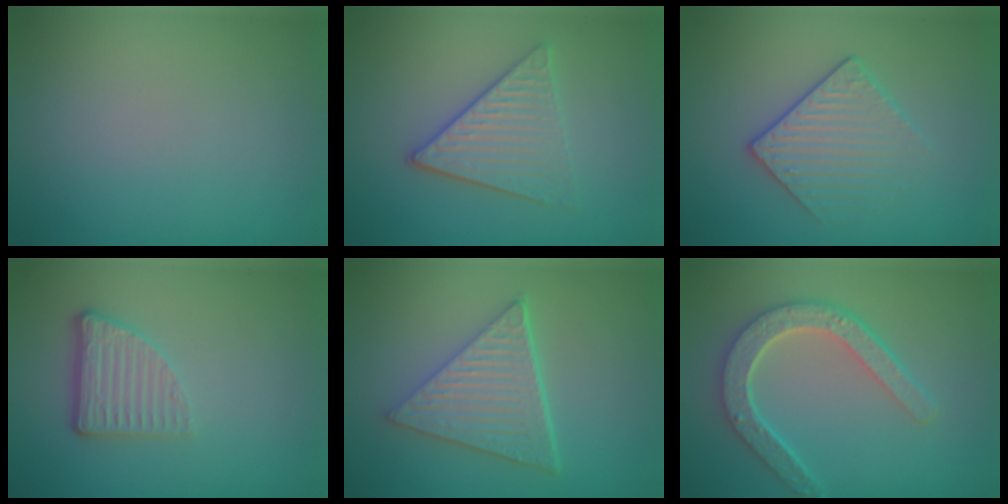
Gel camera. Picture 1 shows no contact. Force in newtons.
{"total": 3.9, "press": 3.3, "slide": 2.0}
{"total": 3.1, "press": 2.8, "slide": 1.3}
{"total": 3.7, "press": 2.6, "slide": 2.7}
{"total": 6.1, "press": 4.4, "slide": 4.2}
{"total": 5.1, "press": 4.0, "slide": 3.2}